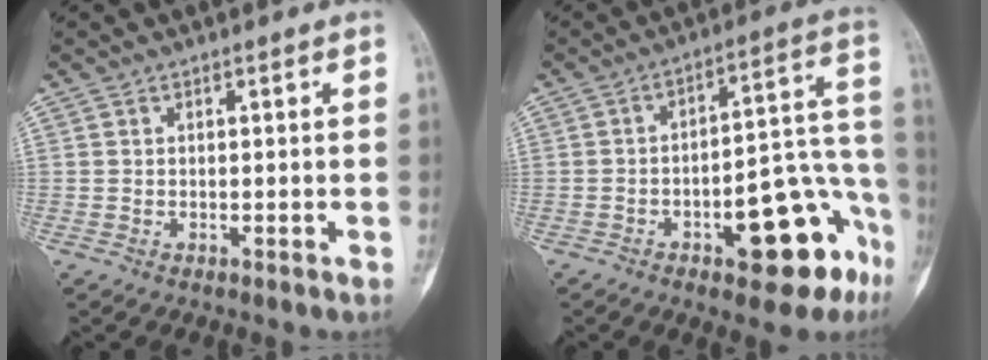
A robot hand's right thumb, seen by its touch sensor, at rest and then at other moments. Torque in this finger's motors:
{"motor_torque": [1.71, 1.25, 0.88, -0.97, 0.23]}